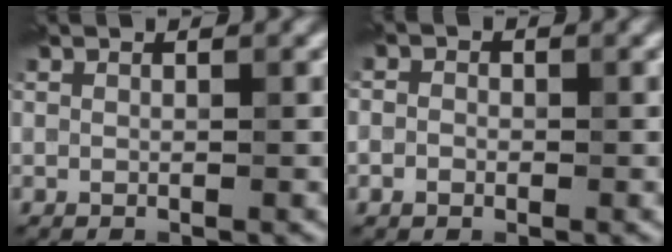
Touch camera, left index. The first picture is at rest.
{"total": 1.5, "force": [-0.4, 1.3, 0.6], "torque": [0.004, -0.002, -0.017]}